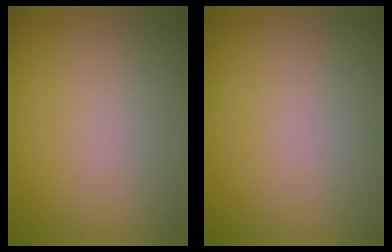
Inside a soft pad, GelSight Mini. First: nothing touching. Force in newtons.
{"total": 0.0}